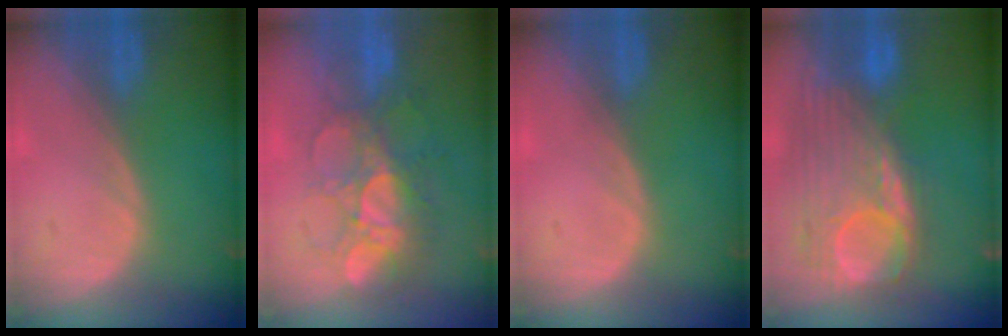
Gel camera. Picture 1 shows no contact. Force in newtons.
{"total": 8.4, "press": 8.1, "slide": 2.2}
{"total": 0.0}
{"total": 12.4, "press": 10.5, "slide": 6.5}